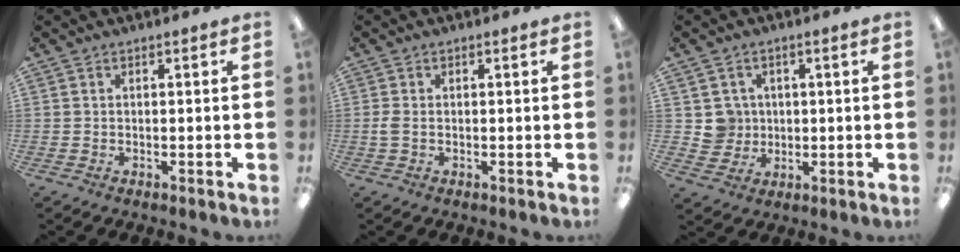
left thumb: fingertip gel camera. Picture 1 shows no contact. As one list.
[{"total": 2.2, "force": [-0.1, 1.0, 1.9], "torque": [-0.035, 0.006, -0.003]}, {"total": 5.2, "force": [1.2, 5.0, 0.1], "torque": [0.002, 0.001, 0.021]}]